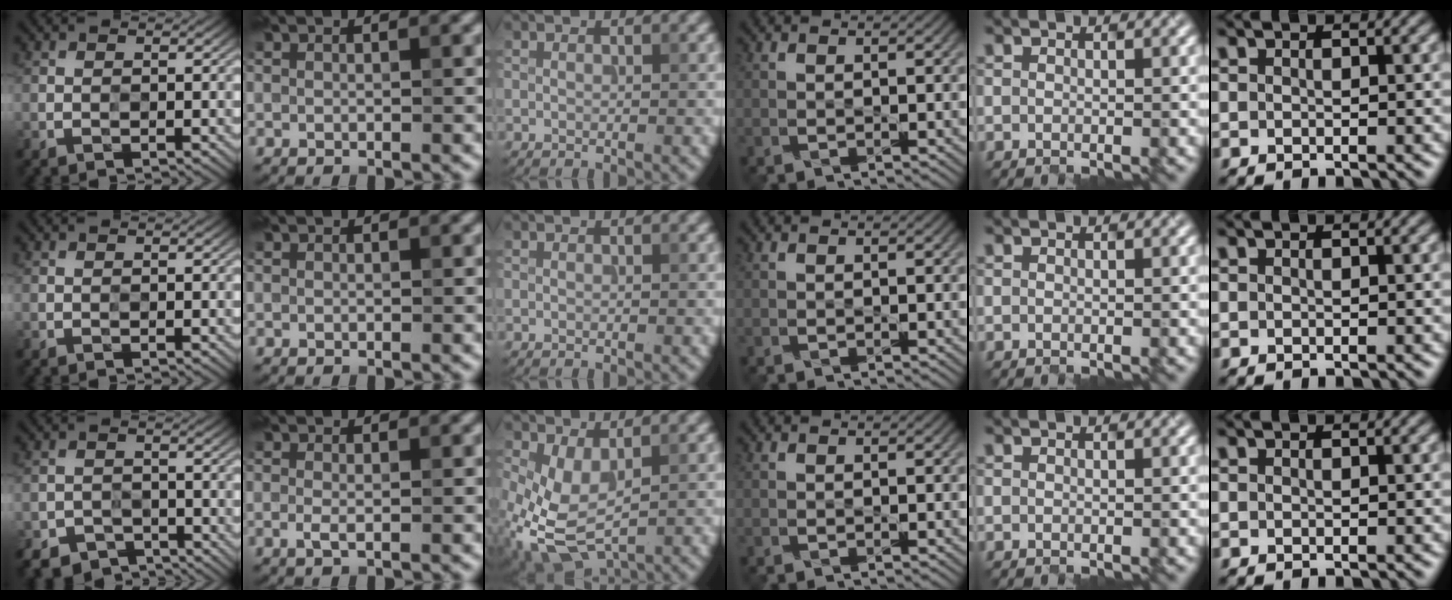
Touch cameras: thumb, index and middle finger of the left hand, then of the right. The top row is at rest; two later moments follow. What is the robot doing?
{"motion": "close", "object": "glasses case"}